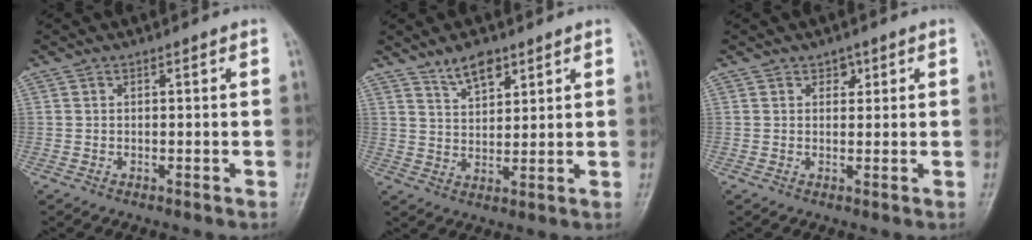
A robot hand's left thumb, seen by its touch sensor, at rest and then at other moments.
{"total": 5.7, "force": [4.1, 2.5, 3.1], "torque": [-0.038, -0.028, 0.077]}
{"total": 1.8, "force": [0.9, 1.3, 0.8], "torque": [0.005, -0.002, 0.010]}